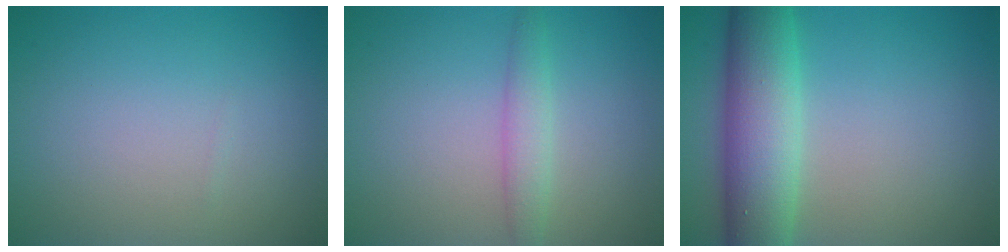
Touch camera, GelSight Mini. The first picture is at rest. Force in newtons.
{"total": 2.0, "press": 2.0, "slide": 0.2}
{"total": 7.7, "press": 7.7, "slide": 0.3}